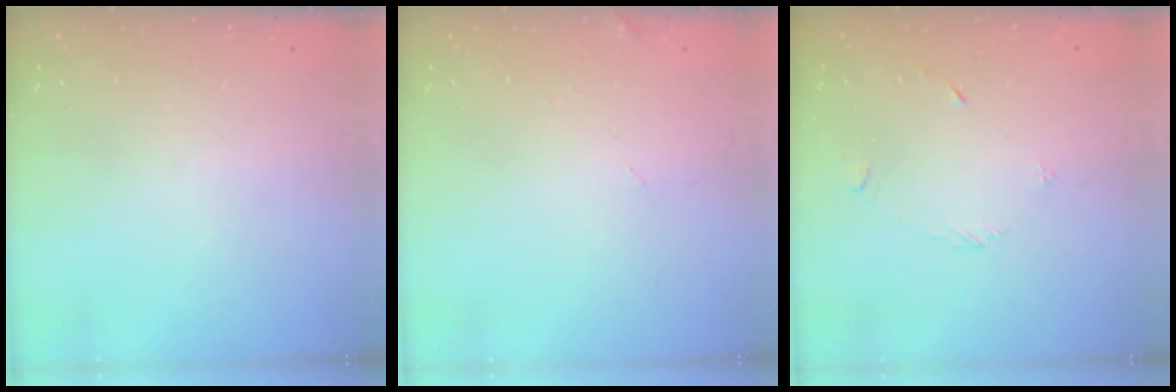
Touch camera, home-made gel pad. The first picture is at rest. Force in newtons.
{"total": 2.2, "press": 2.2, "slide": 0.2}
{"total": 3.5, "press": 3.4, "slide": 0.4}